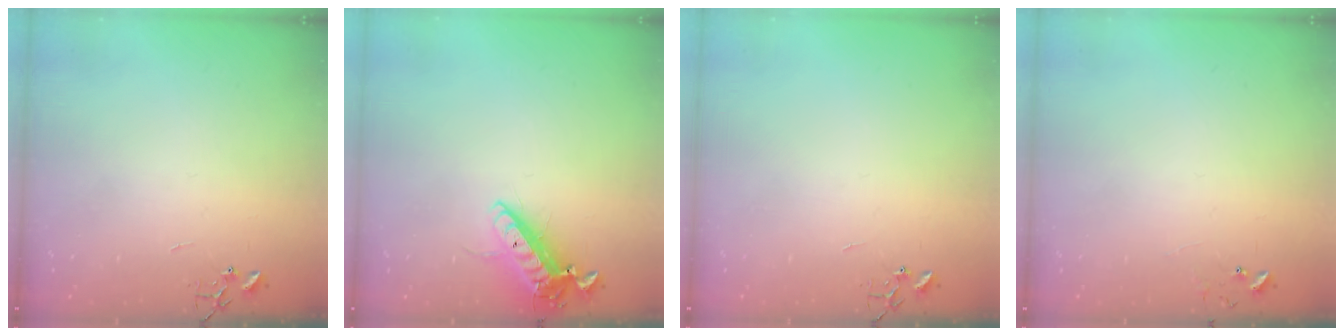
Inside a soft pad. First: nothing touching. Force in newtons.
{"total": 14.3, "press": 14.0, "slide": 2.8}
{"total": 0.0}
{"total": 5.8, "press": 5.8, "slide": 0.5}